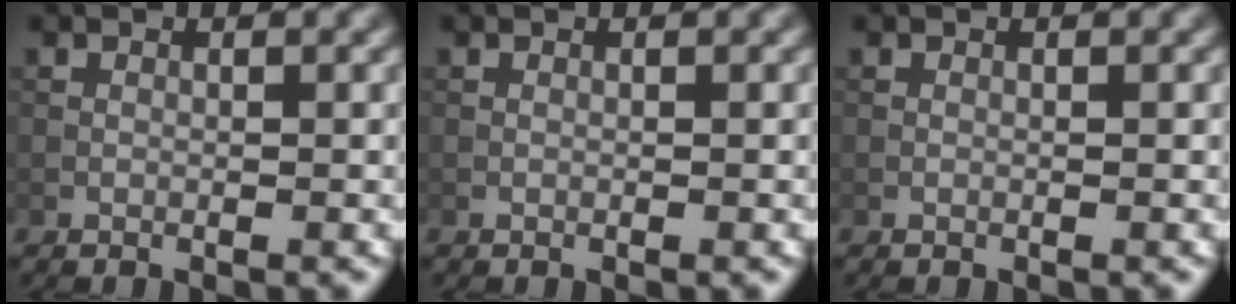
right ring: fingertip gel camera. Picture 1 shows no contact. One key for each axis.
{"total": 0.0}
{"total": 0.0}